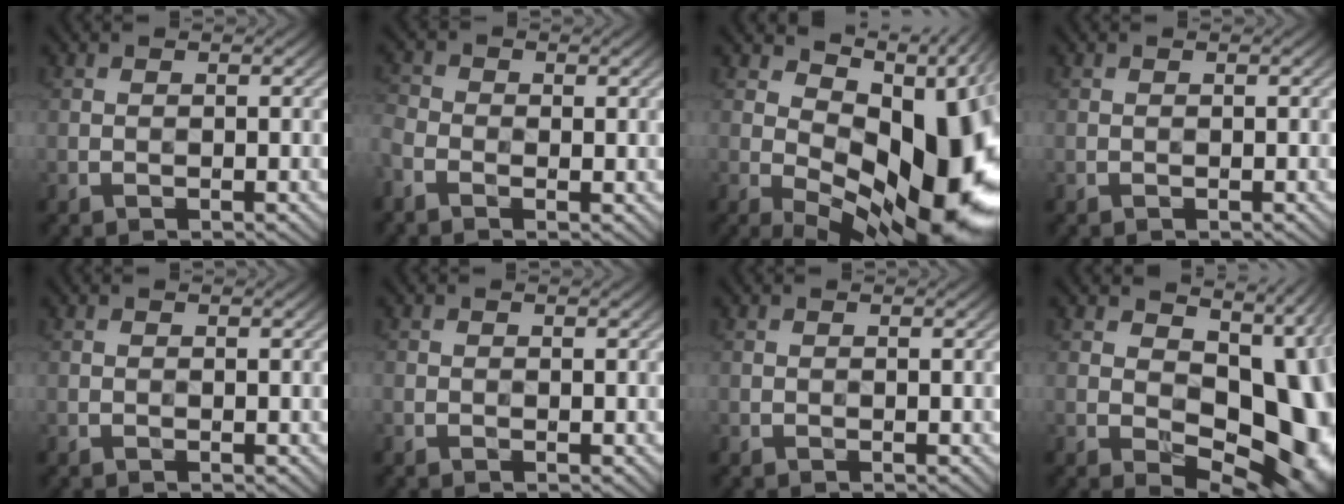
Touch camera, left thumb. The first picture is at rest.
{"total": 3.2, "force": [-1.5, 2.0, 1.9], "torque": [-0.054, -0.003, -0.044]}
{"total": 18.5, "force": [0.6, 9.9, 15.6], "torque": [-0.199, -0.022, 0.038]}
{"total": 0.0}
{"total": 0.0}
{"total": 0.6, "force": [0.1, 0.5, 0.3], "torque": [-0.002, -0.004, -0.001]}
{"total": 0.0}
{"total": 16.6, "force": [0.7, 10.6, 12.8], "torque": [-0.128, -0.012, 0.036]}